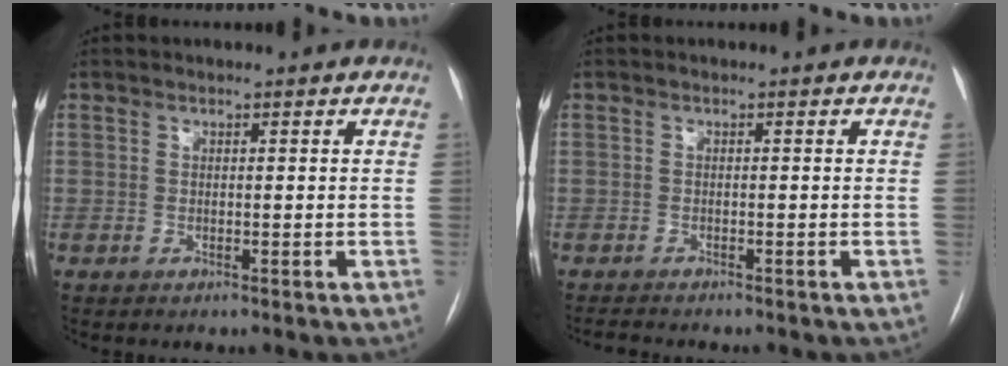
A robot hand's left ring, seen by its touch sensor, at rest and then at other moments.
{"total": 1.9, "force": [-1.9, 0.1, 0.5], "torque": [-0.009, -0.007, -0.027]}